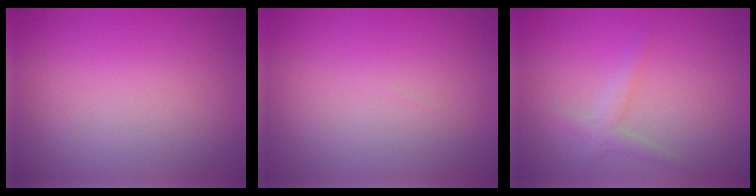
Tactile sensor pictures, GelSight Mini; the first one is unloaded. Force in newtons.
{"total": 0.0}
{"total": 1.7, "press": 1.6, "slide": 0.1}